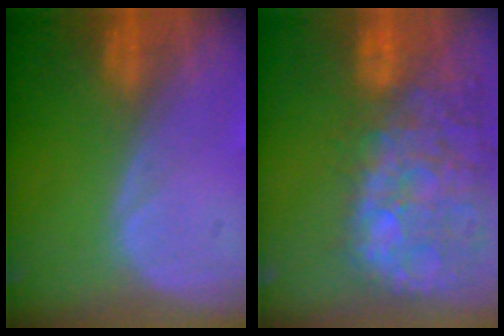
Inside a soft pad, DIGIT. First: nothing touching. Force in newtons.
{"total": 14.4, "press": 11.7, "slide": 8.4}